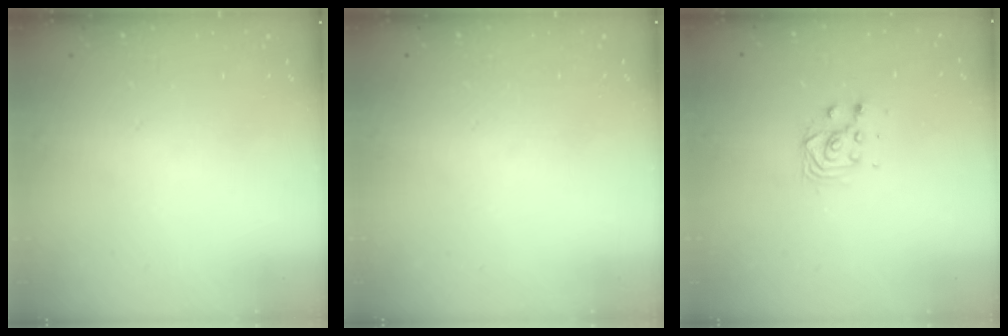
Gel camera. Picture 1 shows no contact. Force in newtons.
{"total": 0.0}
{"total": 5.0, "press": 5.0, "slide": 0.3}